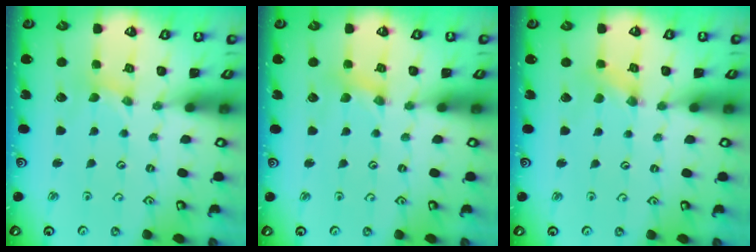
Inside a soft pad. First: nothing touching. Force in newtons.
{"total": 1.6, "press": 1.6, "slide": 0.3}
{"total": 0.0}